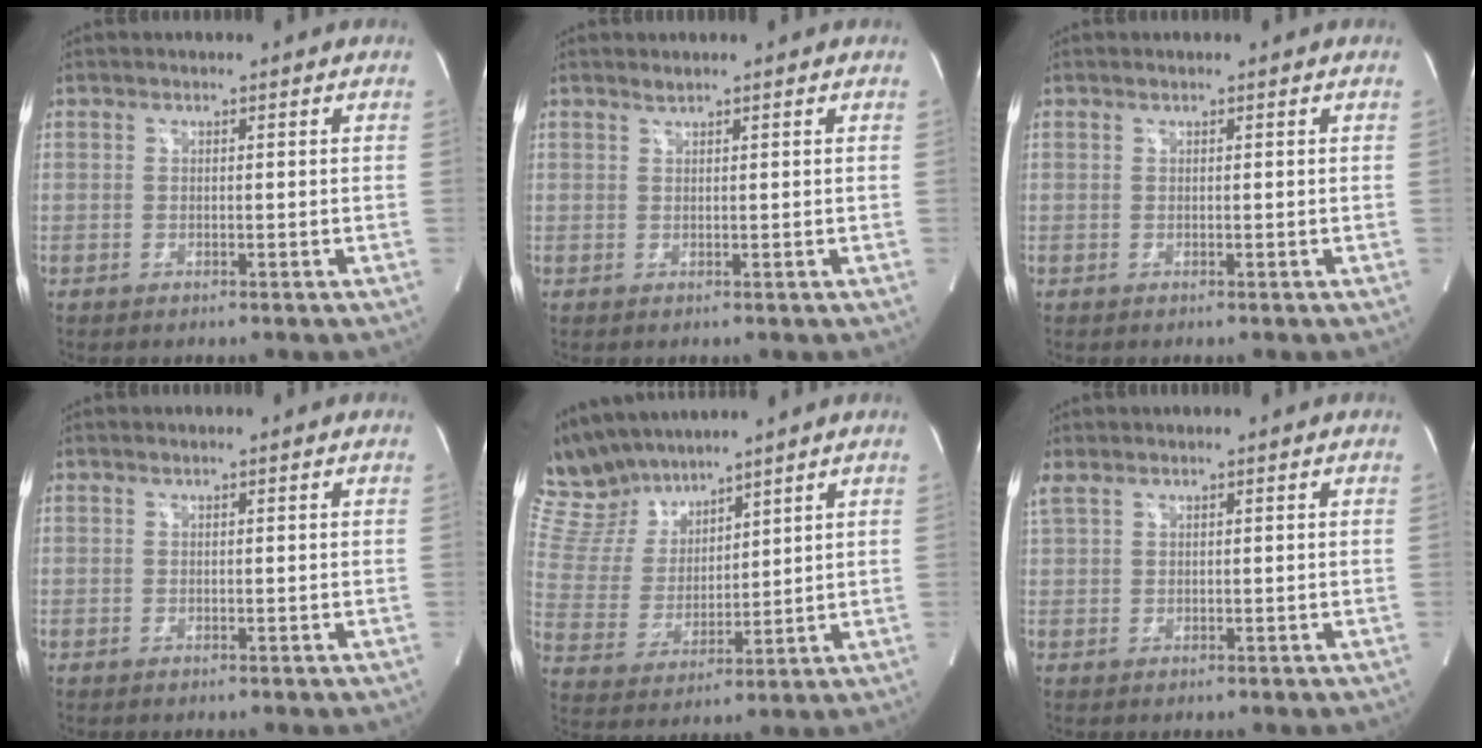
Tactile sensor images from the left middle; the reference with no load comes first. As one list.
[{"total": 0.7, "force": [0.7, -0.1, 0.1], "torque": [-0.005, -0.002, 0.016]}, {"total": 0.0}, {"total": 0.0}, {"total": 11.4, "force": [10.4, 3.7, 2.9], "torque": [-0.080, 0.022, 0.216]}, {"total": 2.0, "force": [1.7, 0.6, 1.0], "torque": [-0.039, 0.024, 0.046]}]